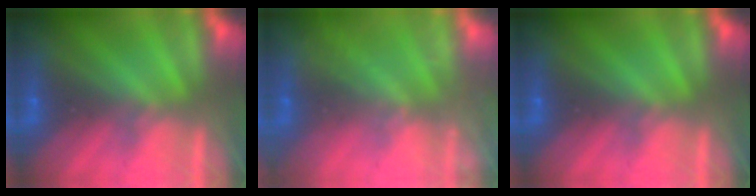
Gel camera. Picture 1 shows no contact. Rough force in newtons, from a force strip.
{"total": 2.2}
{"total": 0.0}